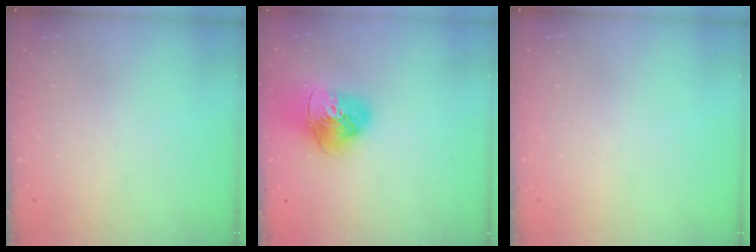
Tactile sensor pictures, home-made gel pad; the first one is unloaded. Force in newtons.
{"total": 15.7, "press": 15.6, "slide": 1.9}
{"total": 0.0}